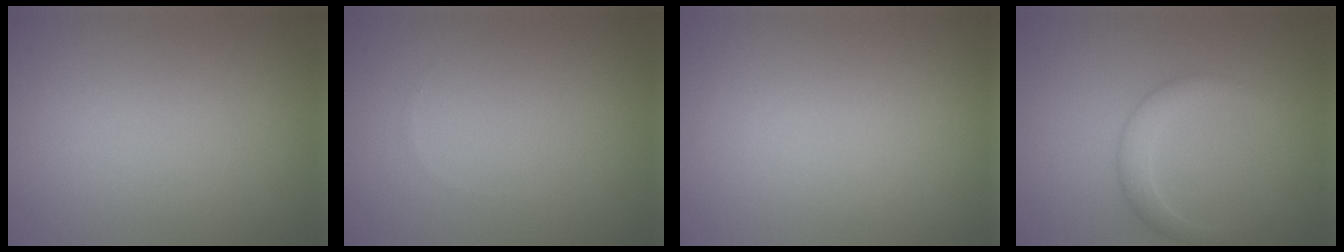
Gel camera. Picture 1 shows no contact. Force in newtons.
{"total": 0.0}
{"total": 0.0}
{"total": 2.3, "press": 2.3, "slide": 0.1}